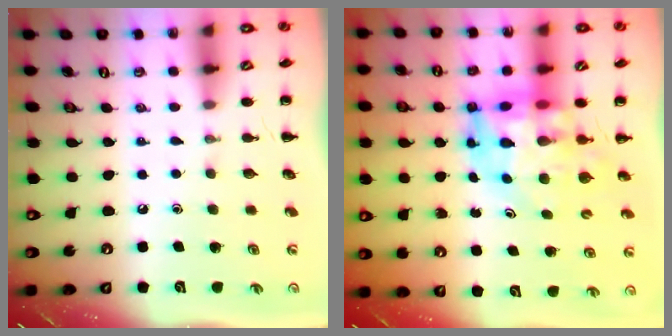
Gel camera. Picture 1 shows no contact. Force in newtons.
{"total": 10.7, "press": 10.2, "slide": 3.2}